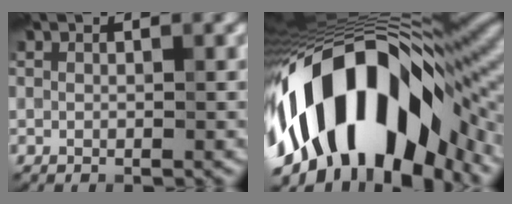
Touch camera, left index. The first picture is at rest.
{"total": 17.0, "force": [-5.3, 8.0, 14.0], "torque": [-0.229, 0.007, -0.089]}